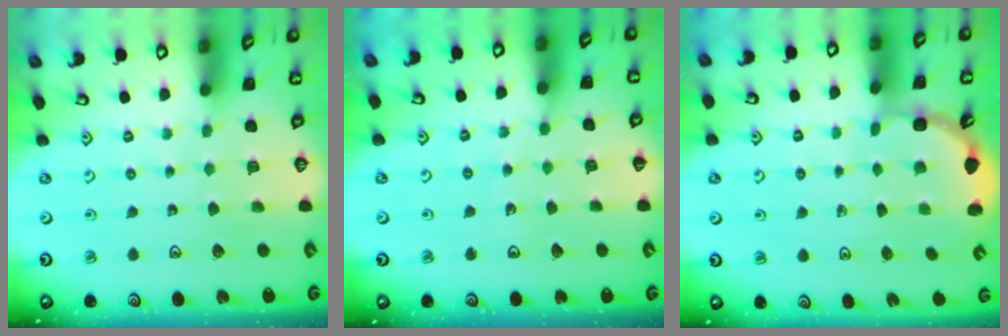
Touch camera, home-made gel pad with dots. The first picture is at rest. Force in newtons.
{"total": 2.2, "press": 2.2, "slide": 0.2}
{"total": 3.2, "press": 2.9, "slide": 1.4}